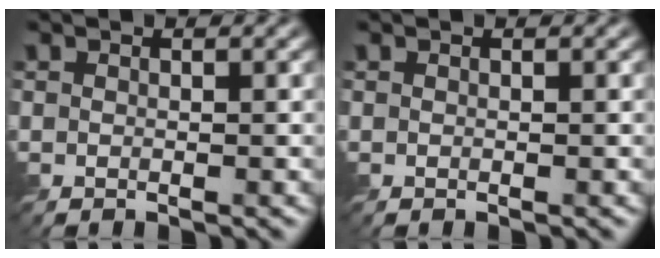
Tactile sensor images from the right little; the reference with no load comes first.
{"total": 0.0}